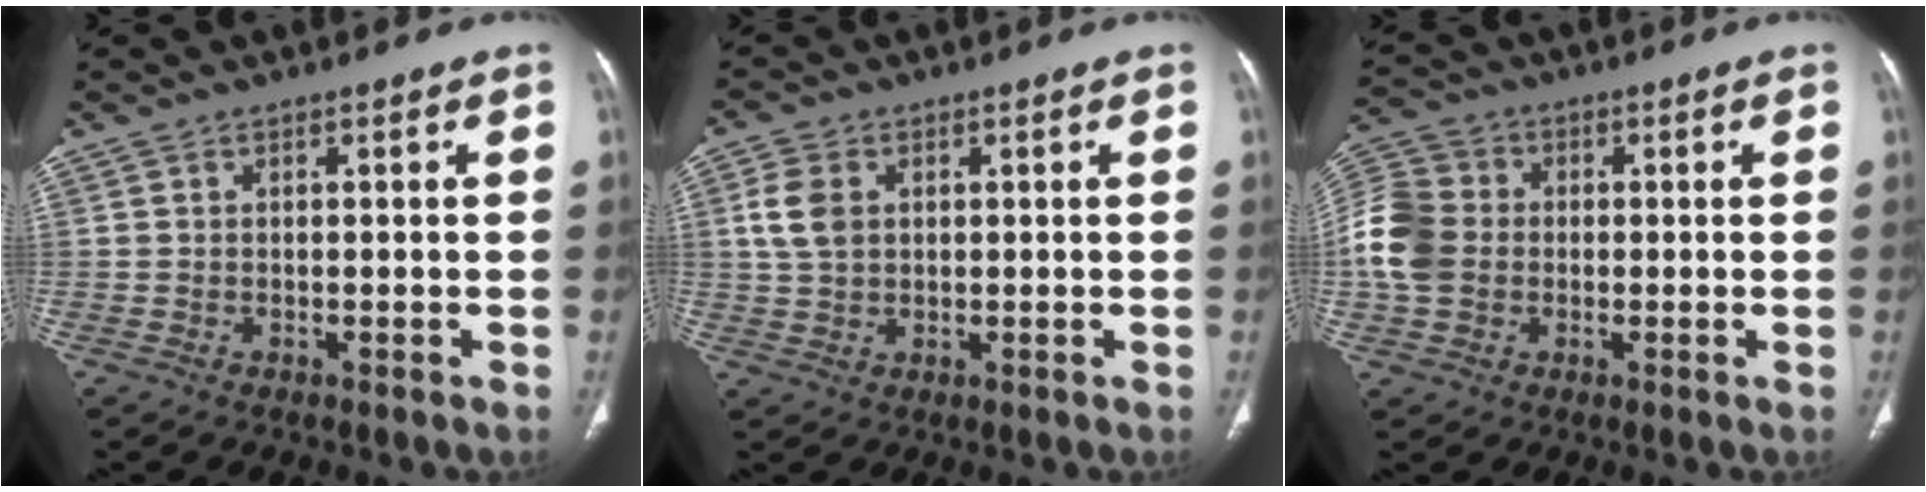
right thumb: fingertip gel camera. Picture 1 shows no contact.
{"total": 5.4, "force": [1.2, 4.0, 3.5], "torque": [-0.073, 0.004, 0.025]}
{"total": 10.6, "force": [-0.6, 8.7, 6.0], "torque": [-0.125, 0.024, -0.018]}